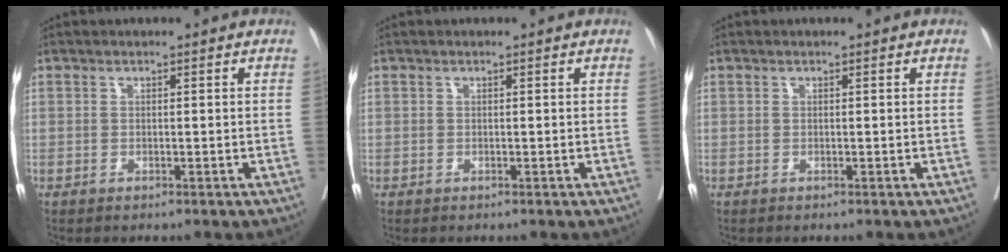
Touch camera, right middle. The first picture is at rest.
{"total": 0.0}
{"total": 0.0}